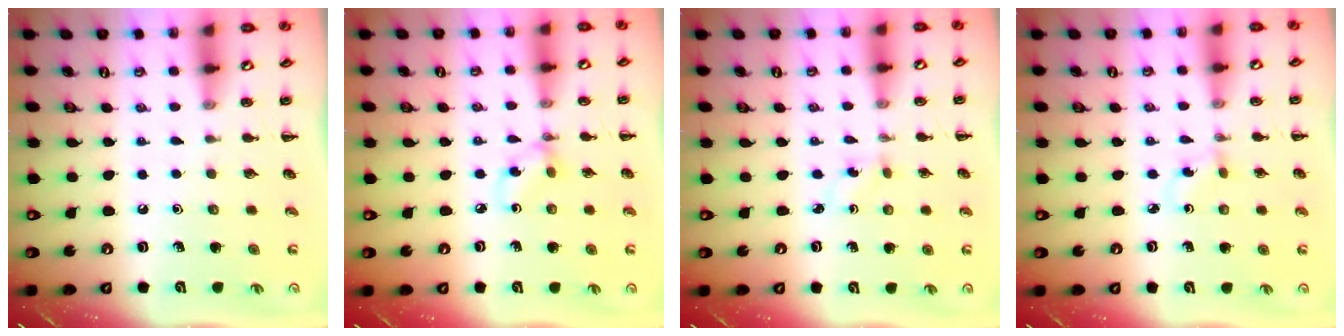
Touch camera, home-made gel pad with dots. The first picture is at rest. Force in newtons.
{"total": 2.9, "press": 2.9, "slide": 0.3}
{"total": 1.5, "press": 1.4, "slide": 0.7}
{"total": 2.1, "press": 1.9, "slide": 0.9}